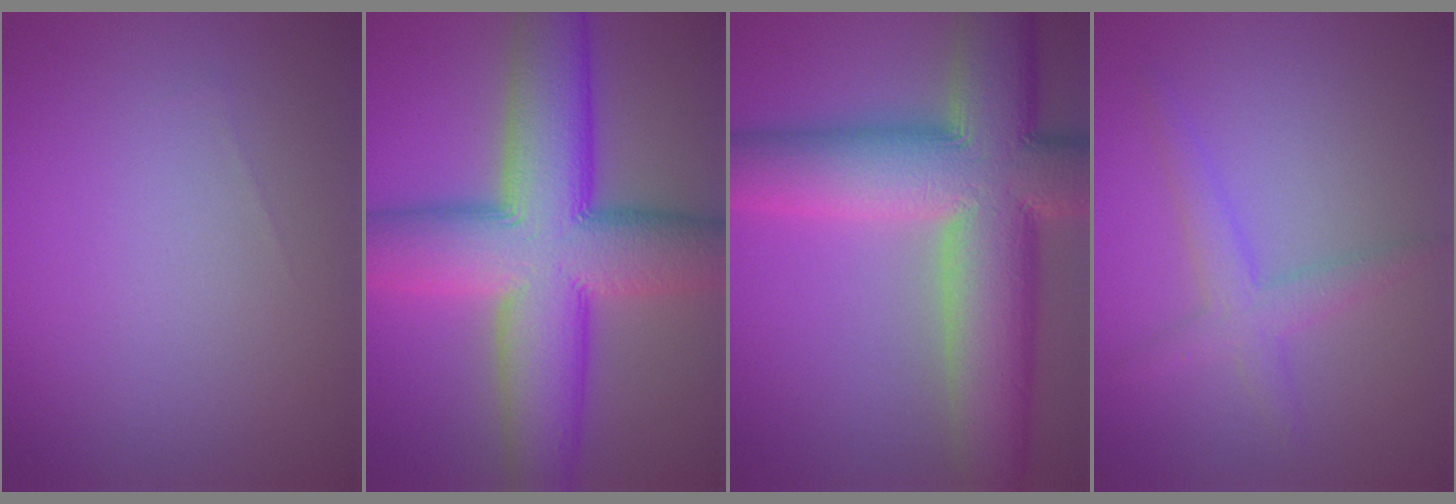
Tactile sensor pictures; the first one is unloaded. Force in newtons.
{"total": 14.1, "press": 14.1, "slide": 0.5}
{"total": 15.1, "press": 15.1, "slide": 1.0}
{"total": 2.4, "press": 2.4, "slide": 0.1}